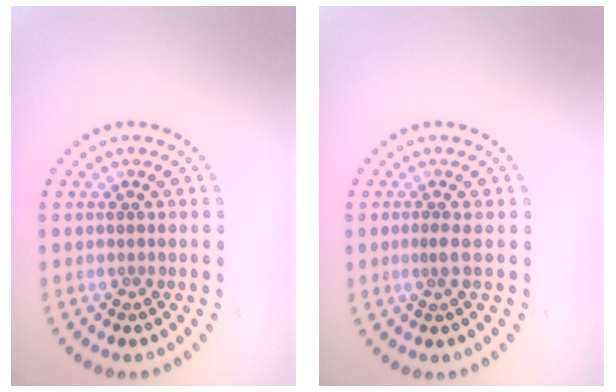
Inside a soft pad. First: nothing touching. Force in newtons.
{"total": 0.7, "press": 0.4, "slide": 0.6}